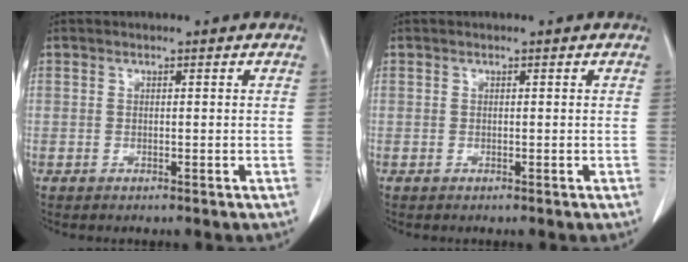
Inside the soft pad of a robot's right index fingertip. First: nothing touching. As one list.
[{"total": 0.0}]